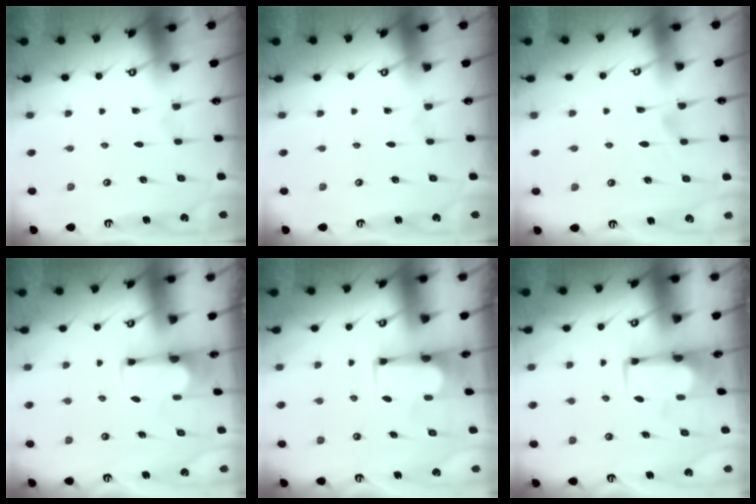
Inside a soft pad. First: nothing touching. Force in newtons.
{"total": 0.0}
{"total": 2.6, "press": 2.4, "slide": 1.0}
{"total": 1.9, "press": 1.8, "slide": 0.8}
{"total": 1.5, "press": 1.5, "slide": 0.1}
{"total": 0.5, "press": 0.5, "slide": 0.2}